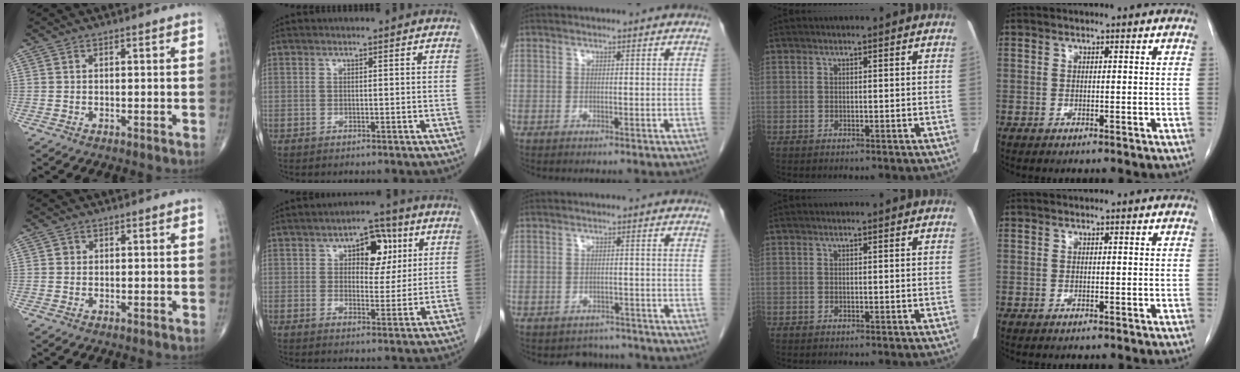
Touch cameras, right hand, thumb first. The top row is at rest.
{"thumb": {"total": 0.8, "force": [0.1, 0.8, 0.1], "torque": [0.003, 0.002, 0.001]}, "index": {"total": 7.2, "force": [2.6, 3.8, 5.6], "torque": [-0.070, 0.018, 0.038]}, "middle": {"total": 3.9, "force": [-3.4, 1.9, -0.4], "torque": [0.008, 0.010, -0.047]}}